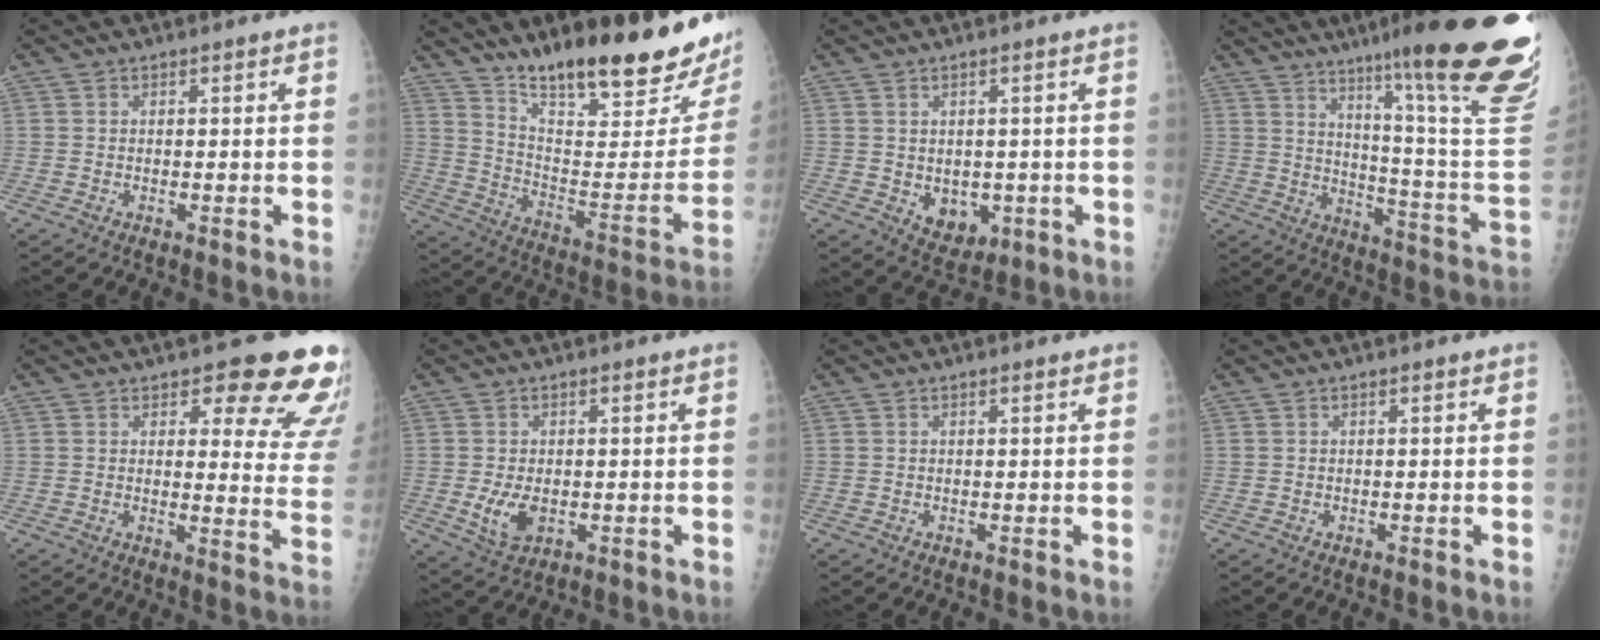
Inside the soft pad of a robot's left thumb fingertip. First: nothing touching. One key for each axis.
{"total": 28.3, "fx": 19.8, "fy": 6.6, "fz": 19.1, "tx": -0.256, "ty": -0.096, "tz": 0.302}
{"total": 6.0, "fx": -0.9, "fy": 4.5, "fz": 3.9, "tx": -0.029, "ty": -0.009, "tz": 0.007}
{"total": 29.2, "fx": 18.1, "fy": 2.5, "fz": 22.8, "tx": -0.263, "ty": -0.097, "tz": 0.261}
{"total": 16.3, "fx": 12.2, "fy": 5.5, "fz": 9.2, "tx": -0.054, "ty": -0.077, "tz": 0.125}
{"total": 5.3, "fx": -0.7, "fy": 3.3, "fz": 4.1, "tx": -0.073, "ty": -0.011, "tz": -0.004}
{"total": 0.7, "fx": 0.6, "fy": 0.0, "fz": 0.4, "tx": -0.006, "ty": 0.001, "tz": 0.010}
{"total": 0.0}